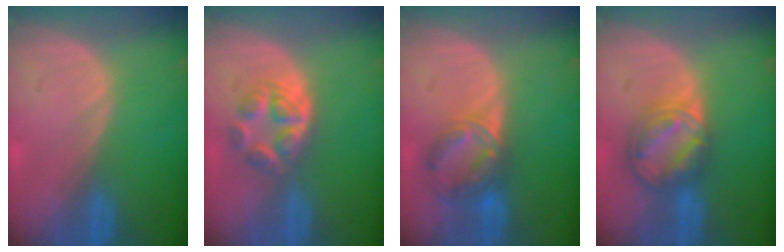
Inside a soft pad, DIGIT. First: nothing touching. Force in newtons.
{"total": 5.9, "press": 5.1, "slide": 2.9}
{"total": 6.9, "press": 6.3, "slide": 2.8}
{"total": 8.1, "press": 6.9, "slide": 4.2}